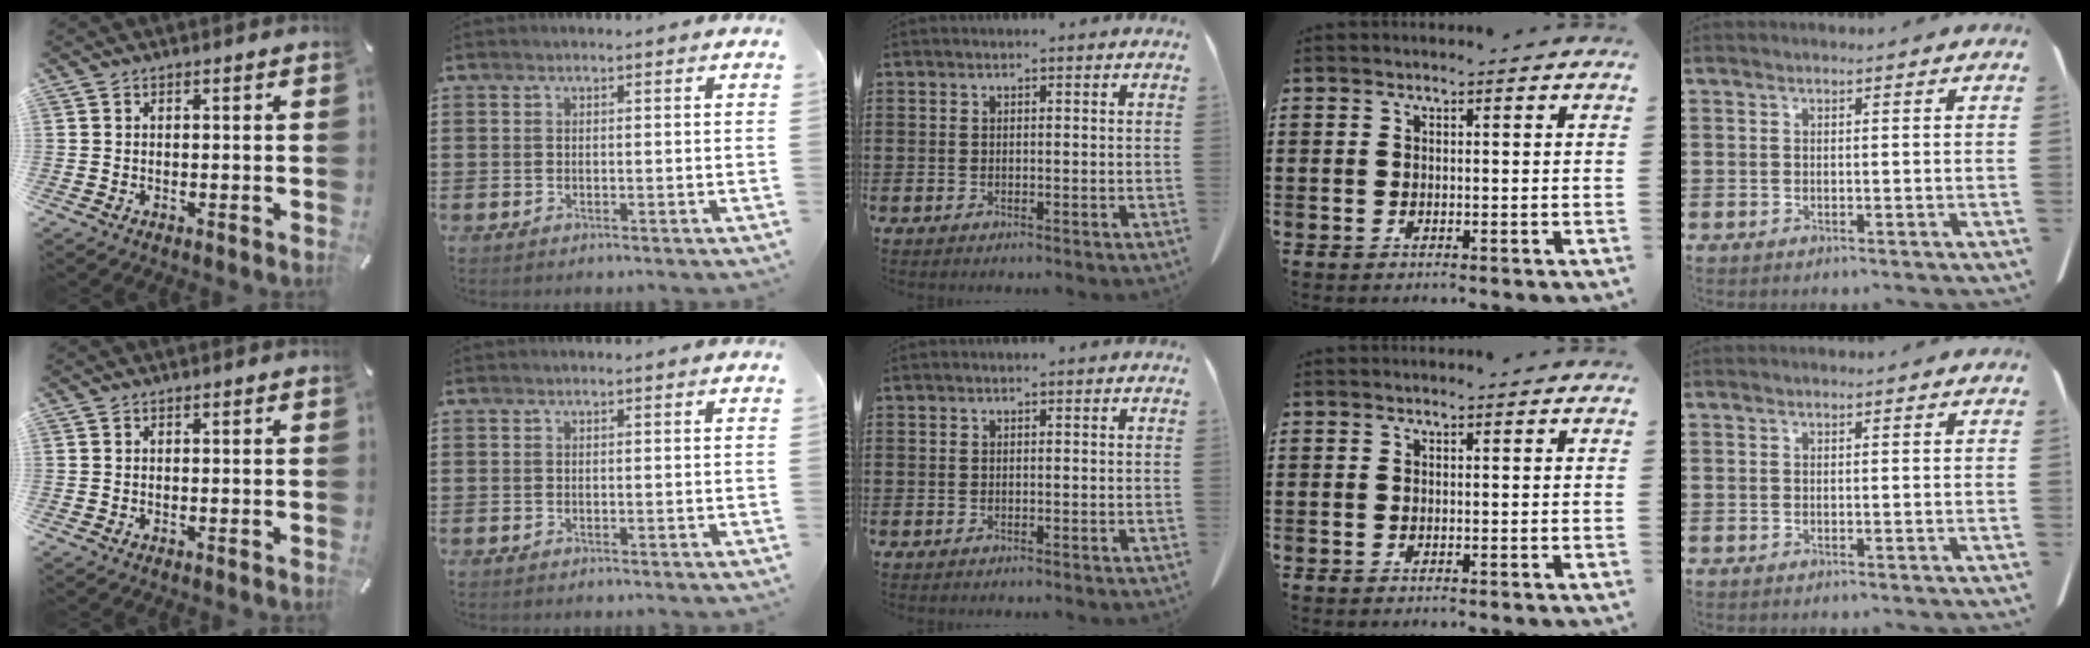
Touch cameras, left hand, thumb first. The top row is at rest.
{}